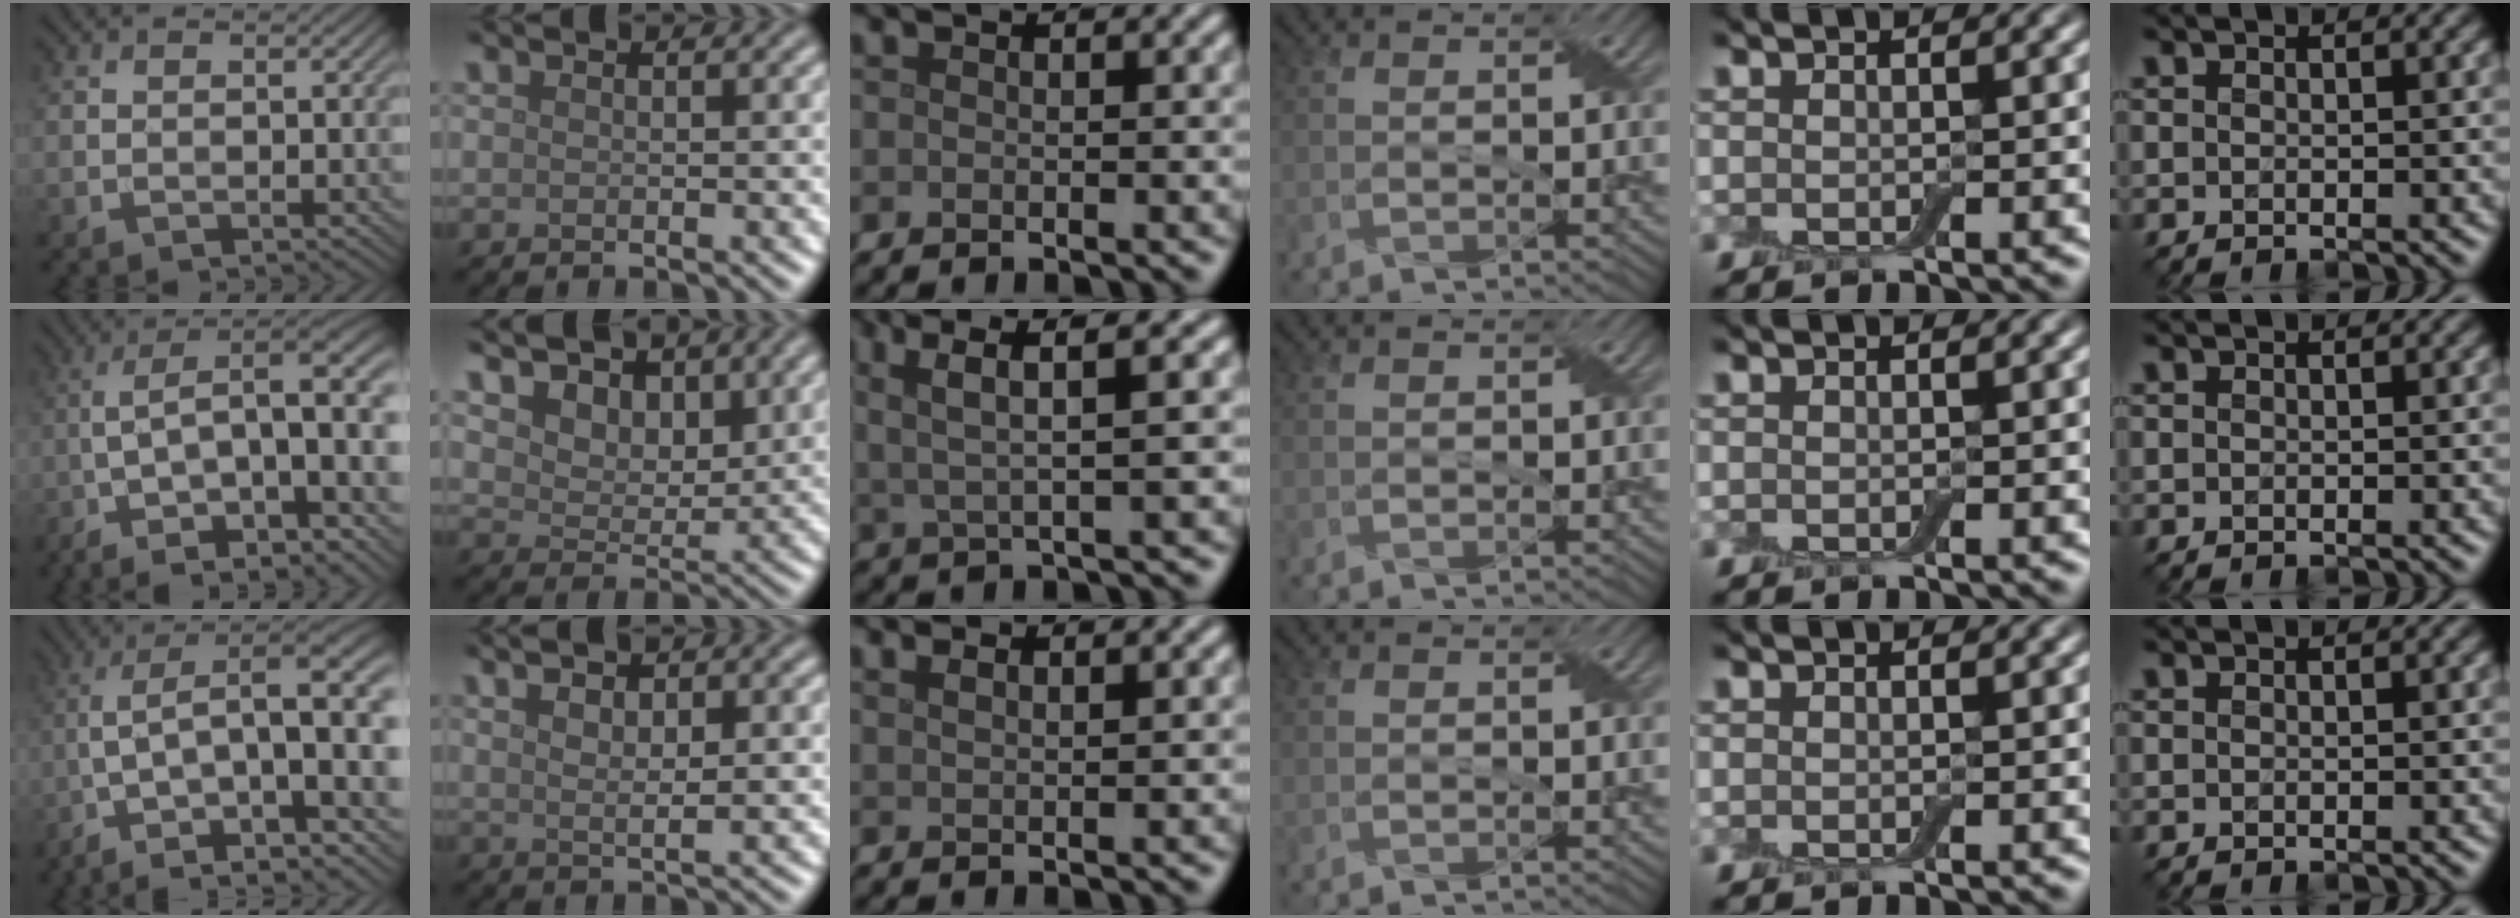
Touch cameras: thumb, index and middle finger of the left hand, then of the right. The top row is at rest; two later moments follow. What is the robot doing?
{"motion": "peel", "object": "bubble wrap"}